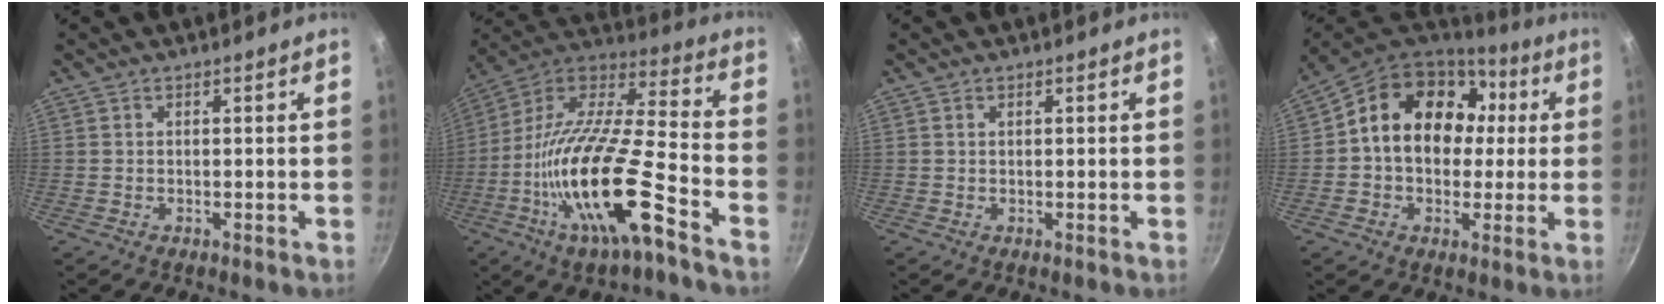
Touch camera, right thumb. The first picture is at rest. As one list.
[{"total": 24.0, "force": [-10.1, 6.4, 20.8], "torque": [-0.364, 0.039, -0.198]}, {"total": 0.5, "force": [0.3, 0.3, 0.3], "torque": [-0.005, 0.002, 0.005]}, {"total": 18.7, "force": [2.7, 14.4, 11.7], "torque": [-0.159, 0.037, 0.034]}]